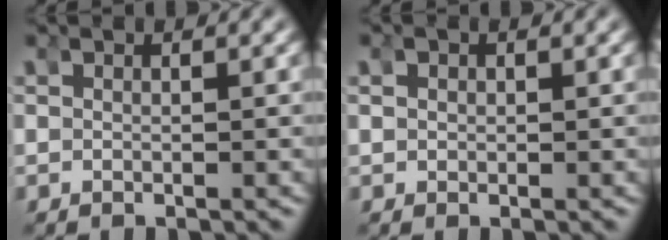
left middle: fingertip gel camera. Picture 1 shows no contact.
{"total": 1.1, "force": [0.2, 1.0, 0.4], "torque": [-0.009, 0.001, 0.007]}